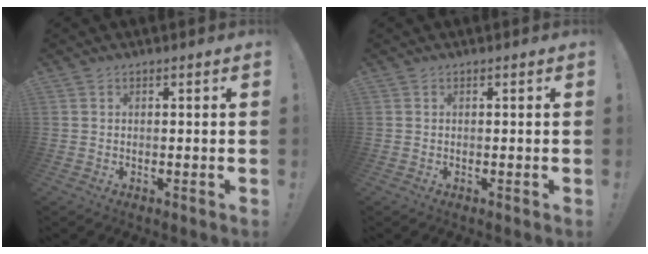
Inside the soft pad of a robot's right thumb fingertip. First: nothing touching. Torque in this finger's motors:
{"motor_torque": [0.02, 0.01, -0.03, 0.02, 0.00]}